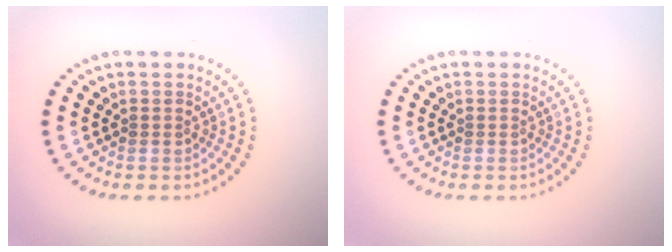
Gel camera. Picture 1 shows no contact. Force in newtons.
{"total": 0.0}